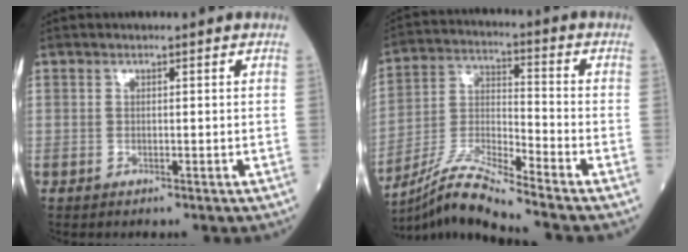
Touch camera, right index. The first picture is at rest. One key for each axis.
{"total": 10.3, "fx": -9.2, "fy": -1.7, "fz": 4.2, "tx": -0.090, "ty": -0.007, "tz": -0.177}